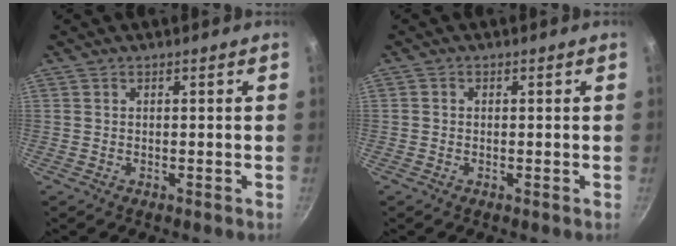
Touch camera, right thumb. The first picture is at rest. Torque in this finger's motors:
{"motor_torque": [0.01, -0.23, -0.42, -0.18, 0.04]}